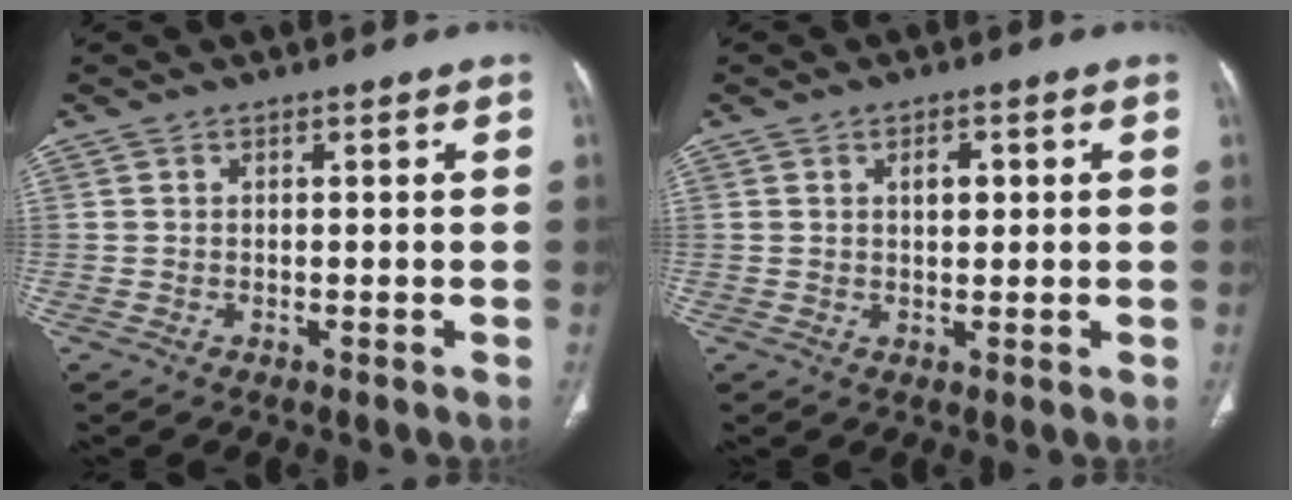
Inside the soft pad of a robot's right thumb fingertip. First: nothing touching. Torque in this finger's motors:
{"motor_torque": [-0.56, 0.21, -0.30, -0.11, -0.02]}